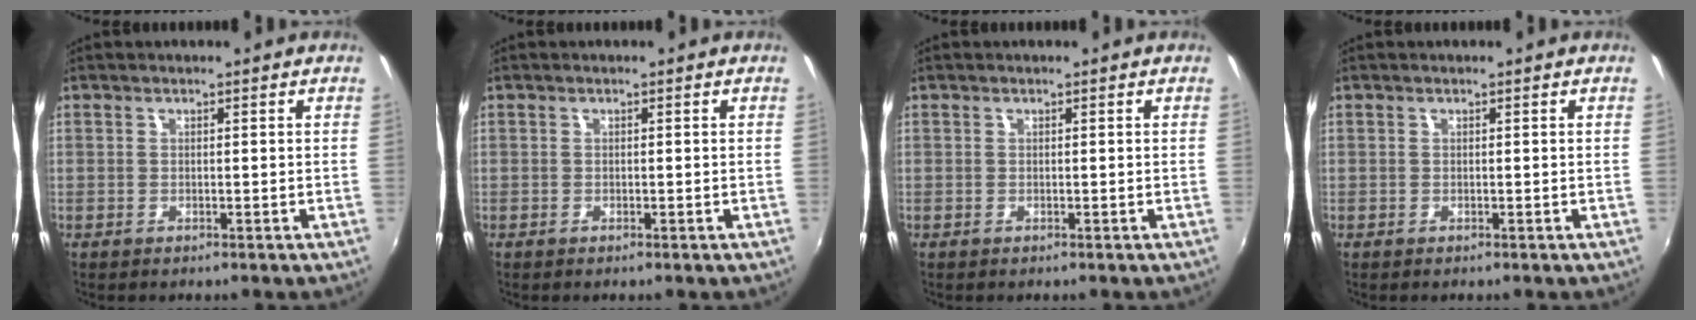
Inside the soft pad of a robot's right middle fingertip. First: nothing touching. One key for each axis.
{"total": 0.0}
{"total": 0.0}
{"total": 0.0}